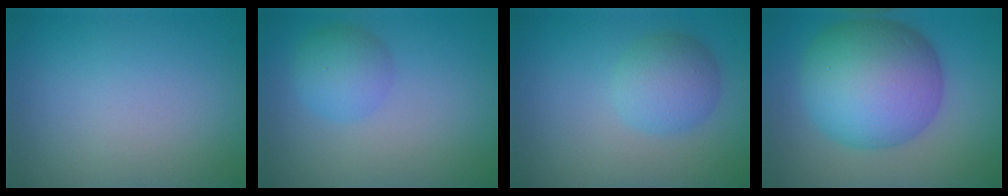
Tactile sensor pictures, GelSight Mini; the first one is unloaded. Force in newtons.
{"total": 3.0, "press": 2.9, "slide": 0.2}
{"total": 3.4, "press": 3.4, "slide": 0.2}
{"total": 10.9, "press": 10.9, "slide": 0.2}